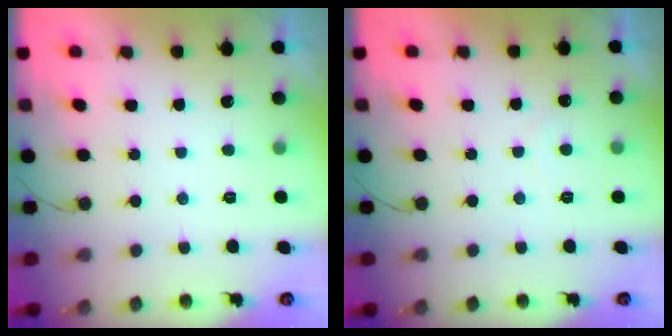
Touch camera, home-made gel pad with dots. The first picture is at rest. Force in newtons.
{"total": 4.4, "press": 4.4, "slide": 0.2}